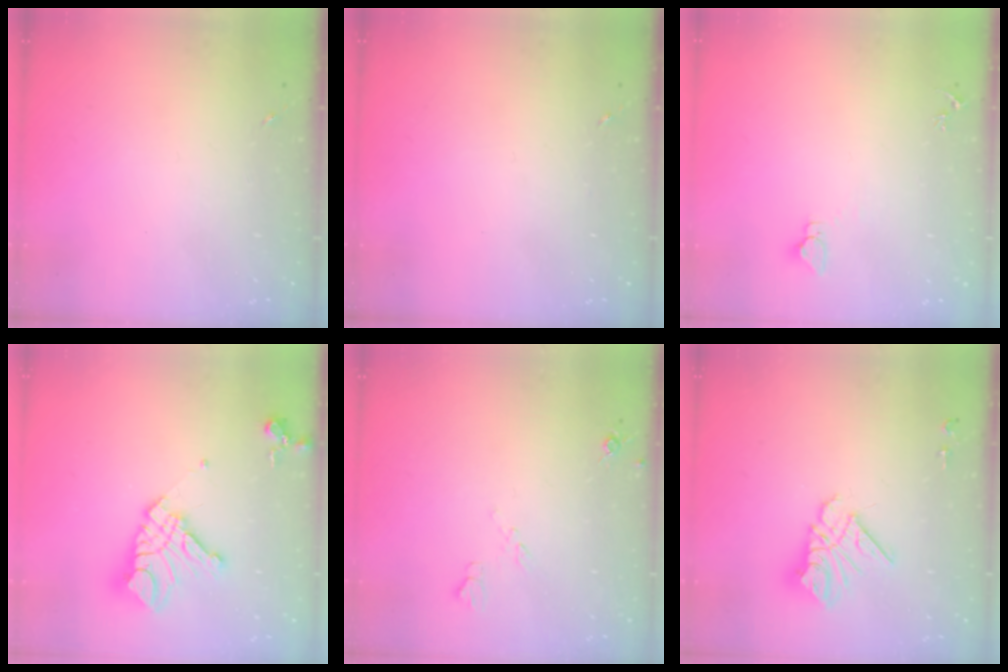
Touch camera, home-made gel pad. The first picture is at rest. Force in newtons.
{"total": 0.0}
{"total": 2.8, "press": 2.8, "slide": 0.2}
{"total": 16.4, "press": 16.3, "slide": 2.1}
{"total": 6.2, "press": 6.2, "slide": 1.0}
{"total": 12.7, "press": 12.6, "slide": 1.1}